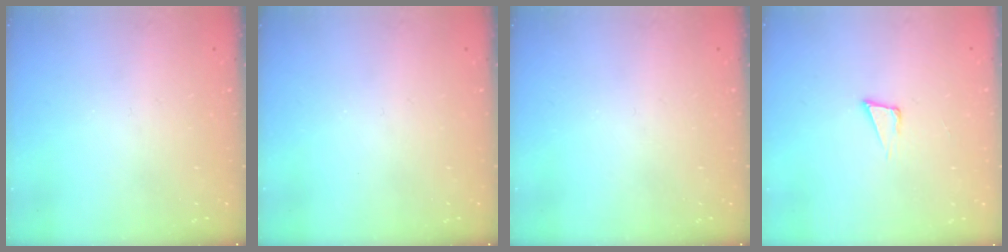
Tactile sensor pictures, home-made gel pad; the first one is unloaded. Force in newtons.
{"total": 0.0}
{"total": 0.0}
{"total": 3.9, "press": 2.6, "slide": 2.9}